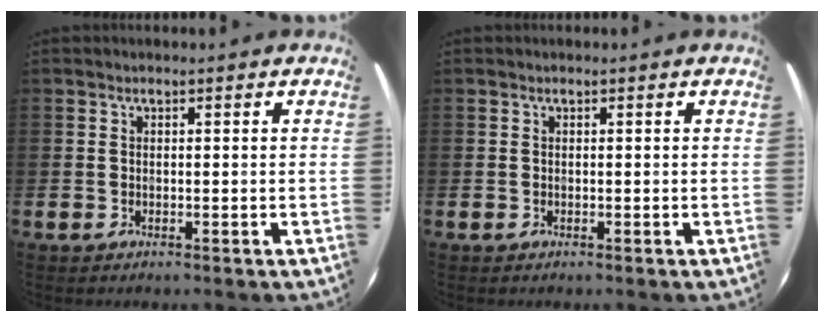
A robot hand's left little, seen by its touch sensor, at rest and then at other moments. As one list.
[{"total": 0.0}]